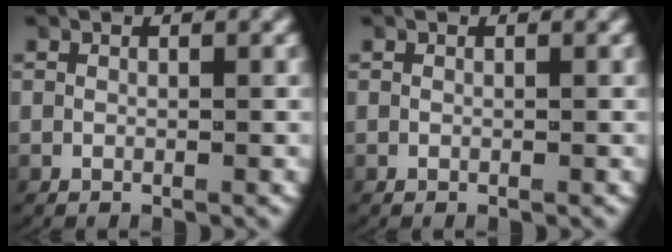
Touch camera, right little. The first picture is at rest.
{"total": 0.0}